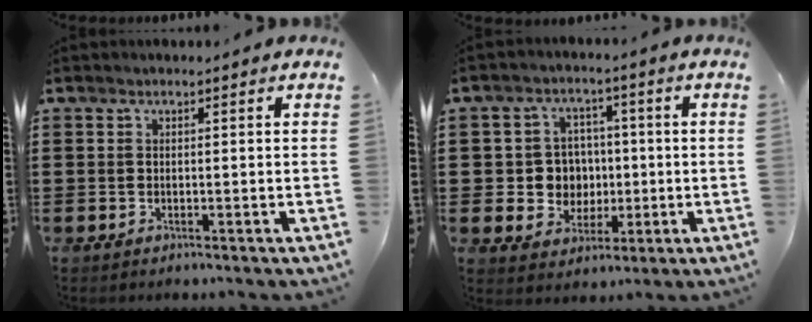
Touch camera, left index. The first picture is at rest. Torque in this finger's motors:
{"motor_torque": [0.66, 0.60, 0.24, 0.04]}